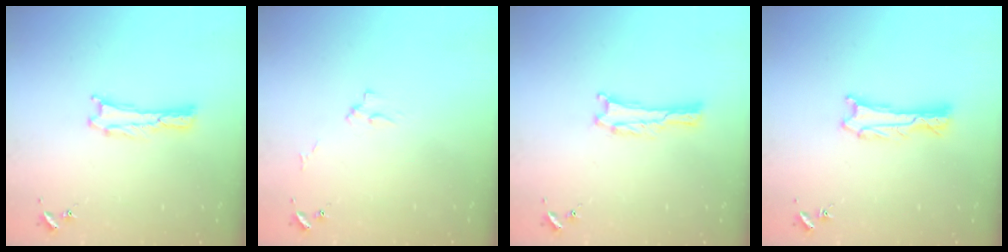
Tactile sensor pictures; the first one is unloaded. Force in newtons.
{"total": 2.7, "press": 2.7, "slide": 0.3}
{"total": 0.5, "press": 0.5, "slide": 0.1}
{"total": 0.9, "press": 0.9, "slide": 0.1}